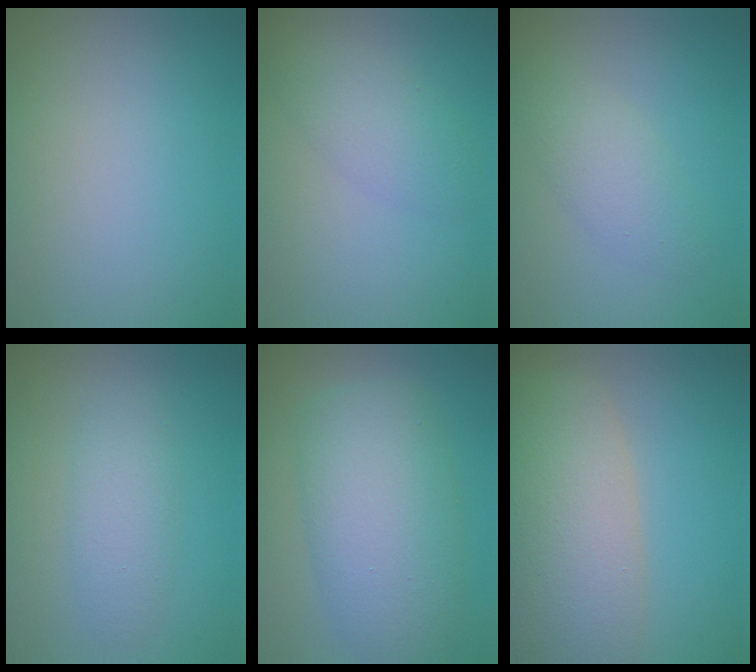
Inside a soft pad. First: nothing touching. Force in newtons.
{"total": 3.0, "press": 3.0, "slide": 0.1}
{"total": 2.5, "press": 2.5, "slide": 0.2}
{"total": 2.7, "press": 2.7, "slide": 0.1}
{"total": 8.4, "press": 8.4, "slide": 0.2}
{"total": 9.7, "press": 9.7, "slide": 0.6}